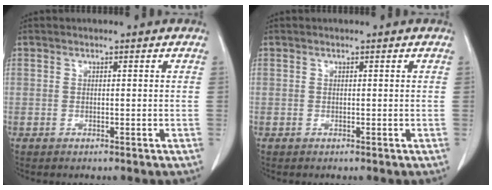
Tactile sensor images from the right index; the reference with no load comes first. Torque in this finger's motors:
{"motor_torque": [0.00, 0.00, 0.00, 0.00]}